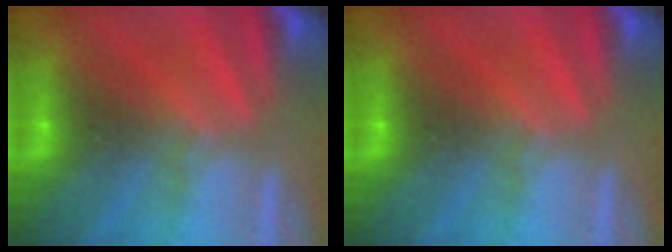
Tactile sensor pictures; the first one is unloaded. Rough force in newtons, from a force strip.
{"total": 0.0}